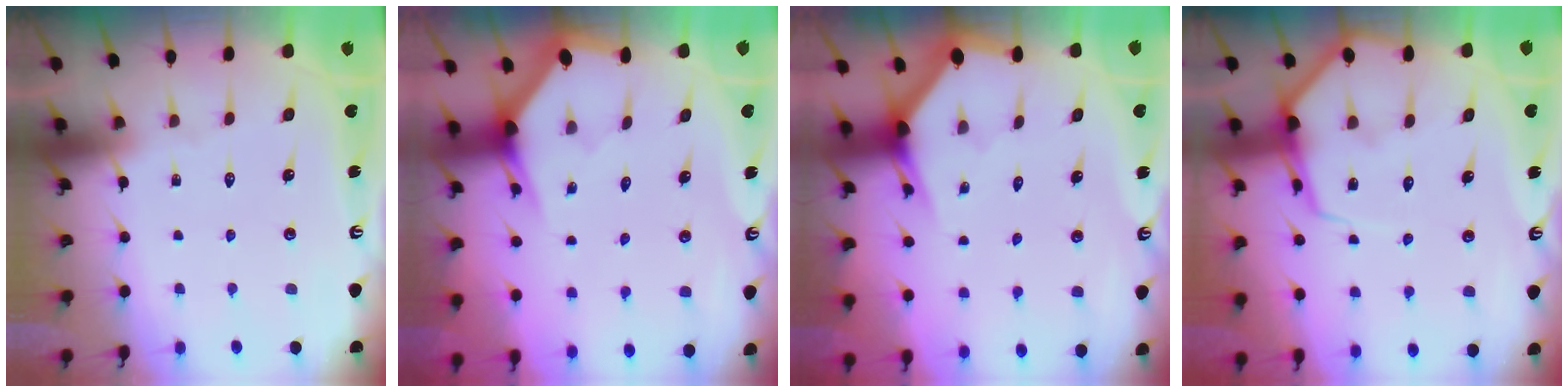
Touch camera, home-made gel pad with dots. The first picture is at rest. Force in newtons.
{"total": 3.2, "press": 3.2, "slide": 0.0}
{"total": 2.9, "press": 2.9, "slide": 0.1}
{"total": 7.9, "press": 7.8, "slide": 1.0}